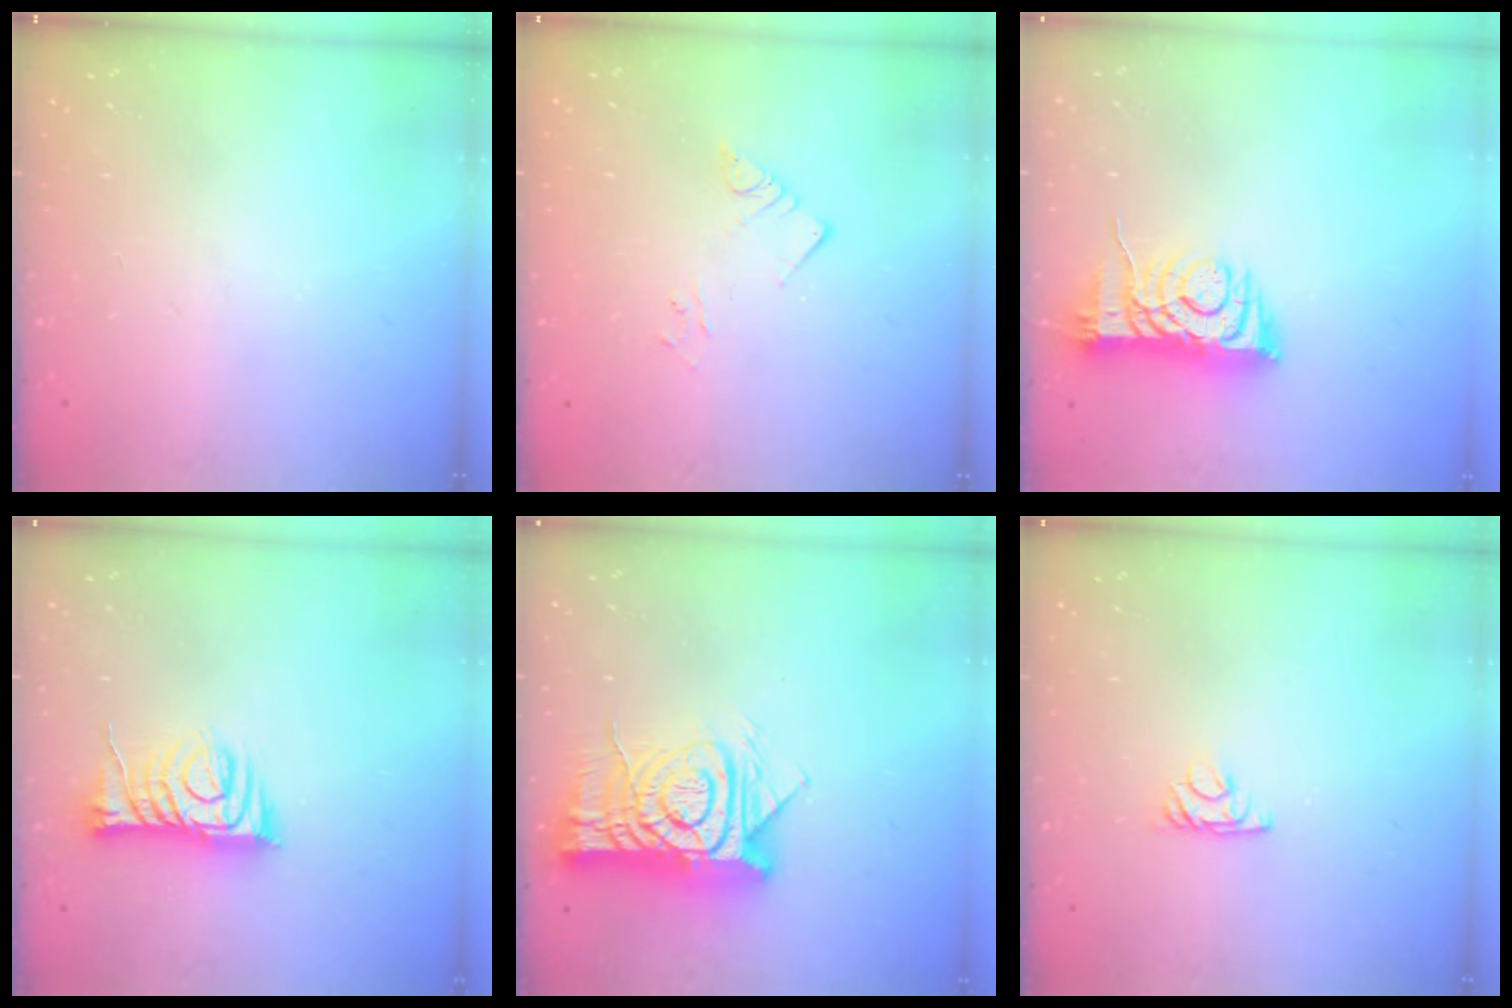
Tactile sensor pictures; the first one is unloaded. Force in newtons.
{"total": 3.9, "press": 3.9, "slide": 0.2}
{"total": 7.6, "press": 7.5, "slide": 1.2}
{"total": 9.6, "press": 9.6, "slide": 0.5}
{"total": 16.8, "press": 16.8, "slide": 1.7}
{"total": 4.3, "press": 4.3, "slide": 0.7}